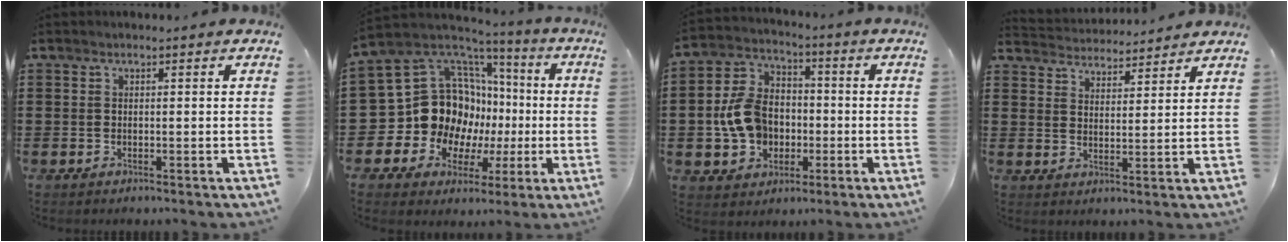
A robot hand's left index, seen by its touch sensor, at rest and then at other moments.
{"total": 14.5, "force": [-0.2, 13.1, 6.2], "torque": [-0.173, -0.029, 0.017]}
{"total": 9.5, "force": [-1.3, 7.6, 5.6], "torque": [-0.146, 0.018, -0.025]}
{"total": 4.0, "force": [4.0, 0.2, -0.2], "torque": [-0.014, -0.023, 0.069]}